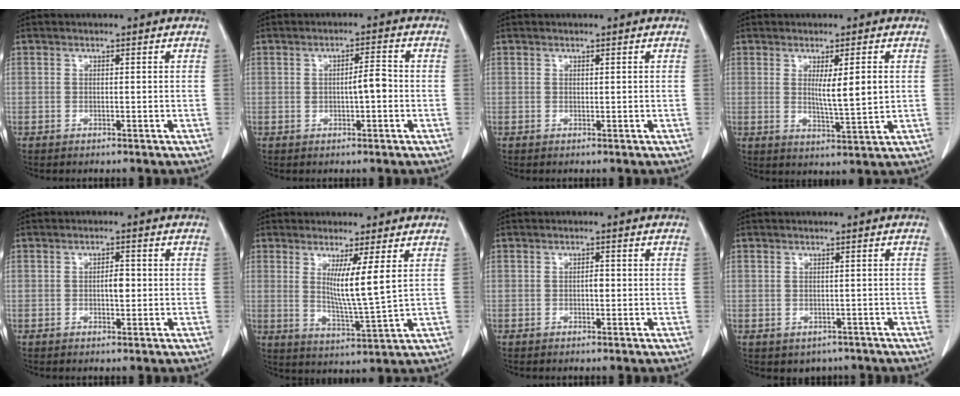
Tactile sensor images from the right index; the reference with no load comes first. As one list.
[{"total": 3.3, "force": [-0.3, 0.7, 3.2], "torque": [-0.051, 0.008, -0.005]}, {"total": 0.0}, {"total": 5.9, "force": [1.0, 0.3, 5.8], "torque": [-0.095, -0.014, 0.019]}, {"total": 2.2, "force": [-0.2, 0.8, 2.1], "torque": [-0.034, 0.003, -0.002]}, {"total": 7.3, "force": [2.3, -0.8, 6.9], "torque": [-0.119, -0.026, 0.045]}, {"total": 1.1, "force": [-0.2, 0.5, 1.0], "torque": [-0.014, 0.003, -0.005]}, {"total": 3.0, "force": [-2.0, 2.2, 0.5], "torque": [-0.001, 0.006, -0.023]}]